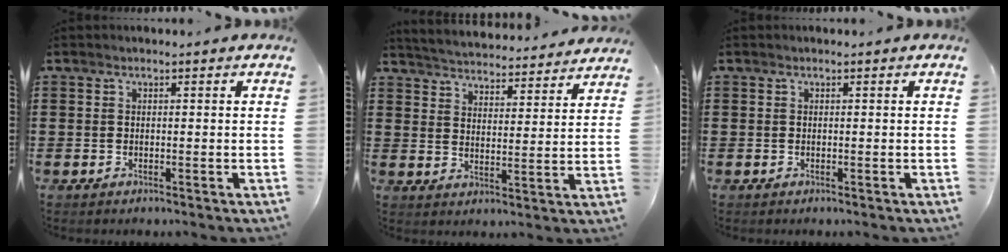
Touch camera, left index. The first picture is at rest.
{"total": 4.2, "force": [4.2, -0.5, -0.2], "torque": [-0.021, -0.037, 0.068]}
{"total": 0.0}